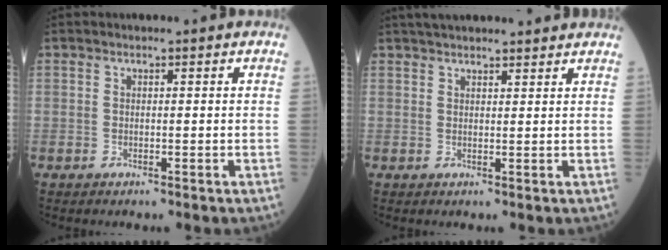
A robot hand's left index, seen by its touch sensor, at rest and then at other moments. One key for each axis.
{"total": 10.7, "fx": 9.8, "fy": 1.8, "fz": 4.1, "tx": -0.057, "ty": 0.035, "tz": 0.133}